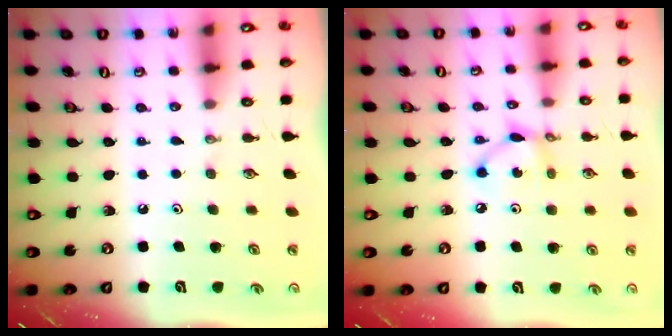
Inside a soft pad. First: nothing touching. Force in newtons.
{"total": 6.5, "press": 6.5, "slide": 0.2}